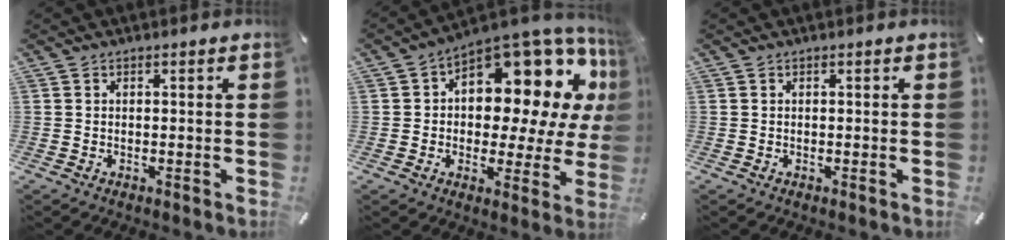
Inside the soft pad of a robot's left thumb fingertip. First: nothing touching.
{"total": 14.5, "force": [7.8, 8.0, 9.3], "torque": [-0.115, -0.090, 0.126]}
{"total": 0.0}